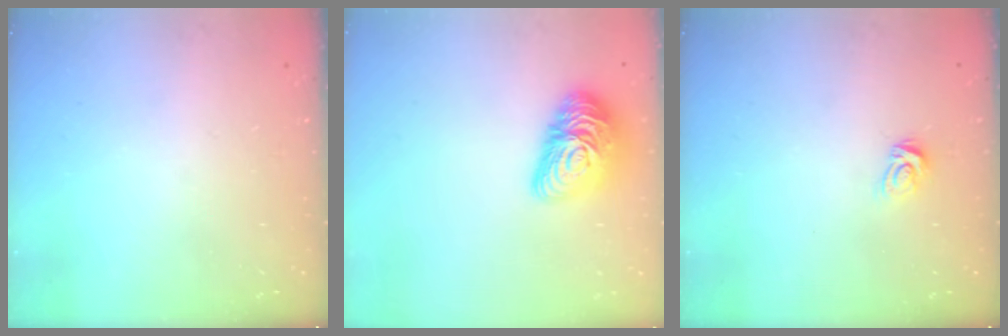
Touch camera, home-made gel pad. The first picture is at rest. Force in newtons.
{"total": 14.2, "press": 14.2, "slide": 0.8}
{"total": 4.5, "press": 4.5, "slide": 0.2}